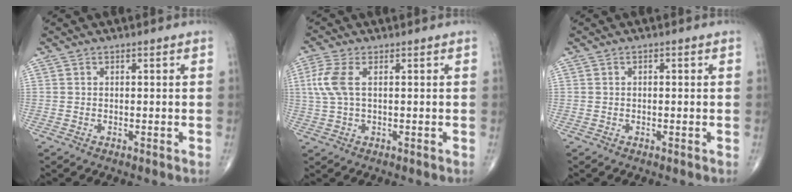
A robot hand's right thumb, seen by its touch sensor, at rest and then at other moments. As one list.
[{"total": 5.8, "force": [1.2, 2.6, 5.0], "torque": [-0.142, 0.013, 0.025]}, {"total": 0.6, "force": [0.1, 0.3, 0.5], "torque": [-0.010, 0.001, 0.002]}]